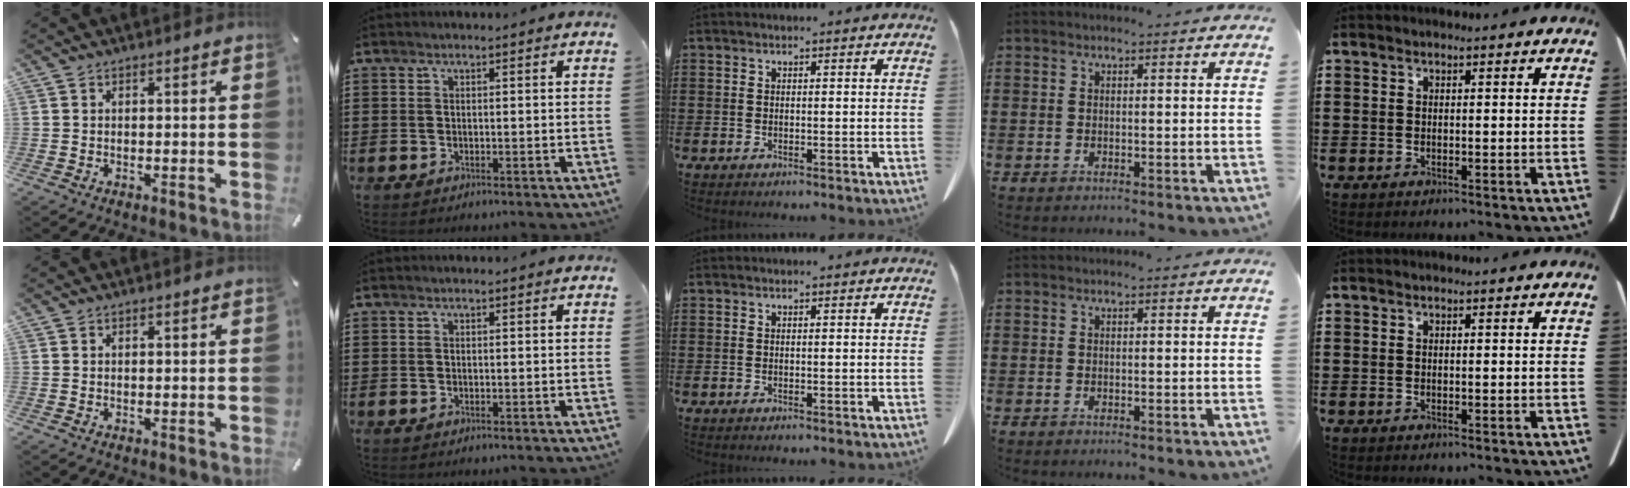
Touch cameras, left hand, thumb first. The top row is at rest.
{}